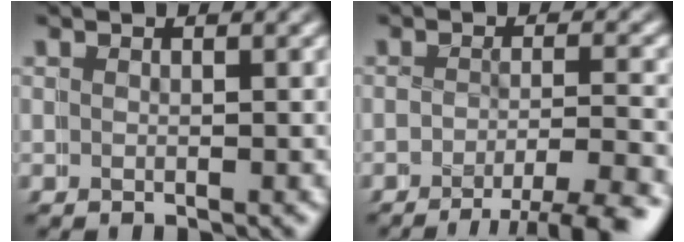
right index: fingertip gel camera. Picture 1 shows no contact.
{"total": 5.7, "force": [-4.0, 1.5, 3.7], "torque": [-0.055, -0.016, -0.060]}